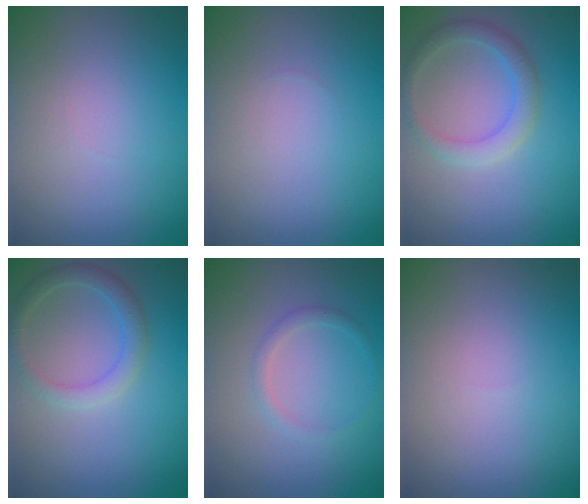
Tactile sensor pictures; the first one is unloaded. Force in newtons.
{"total": 0.0}
{"total": 2.5, "press": 2.5, "slide": 0.1}
{"total": 2.2, "press": 2.2, "slide": 0.1}
{"total": 1.2, "press": 1.2, "slide": 0.1}
{"total": 0.0}